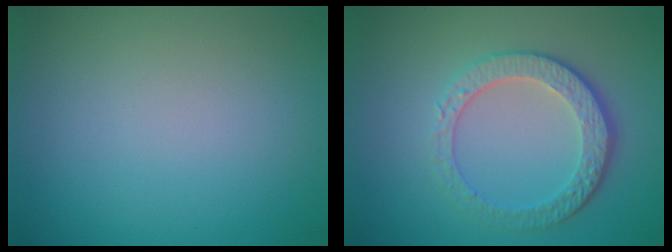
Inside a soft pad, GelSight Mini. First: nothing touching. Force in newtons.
{"total": 4.7, "press": 3.3, "slide": 3.3}